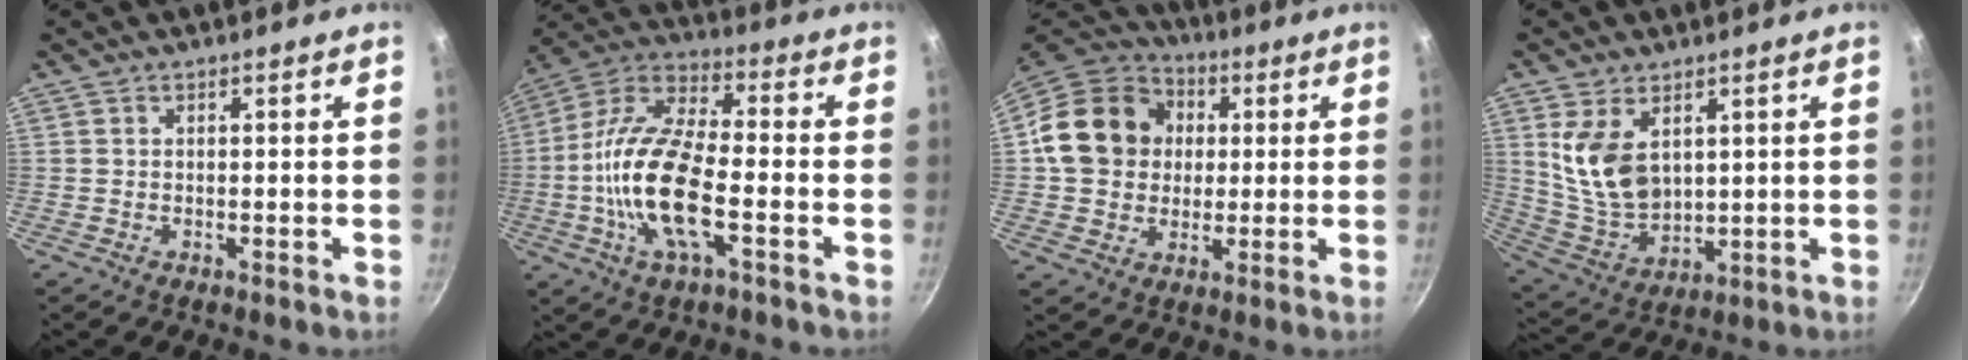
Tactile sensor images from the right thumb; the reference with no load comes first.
{"total": 17.8, "force": [-4.1, 7.1, 15.8], "torque": [-0.306, 0.032, -0.096]}
{"total": 17.2, "force": [2.3, 14.6, 8.9], "torque": [-0.135, 0.026, 0.029]}
{"total": 11.7, "force": [3.7, 7.4, 8.3], "torque": [-0.143, -0.036, 0.088]}